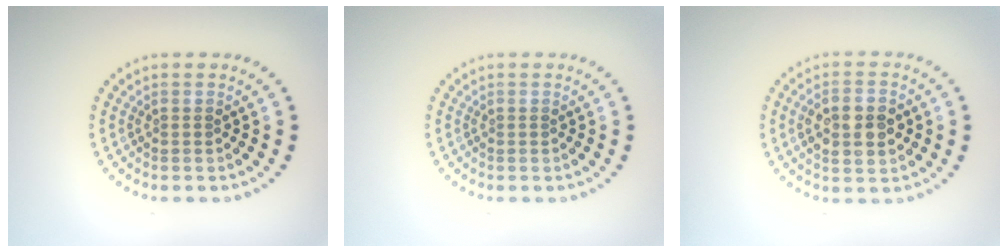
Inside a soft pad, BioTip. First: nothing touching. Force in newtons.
{"total": 0.0}
{"total": 4.2, "press": 4.2, "slide": 0.4}